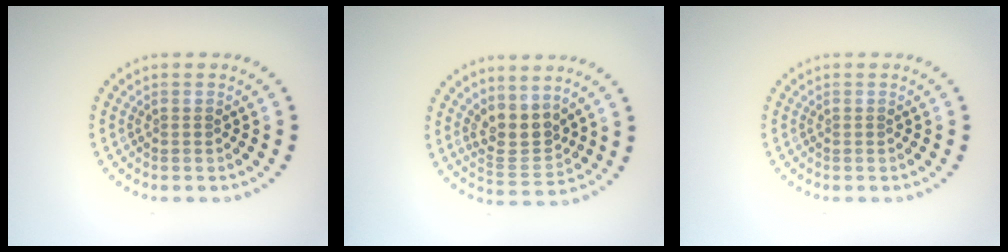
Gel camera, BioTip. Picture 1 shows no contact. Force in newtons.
{"total": 3.4, "press": 2.9, "slide": 1.7}
{"total": 0.0}